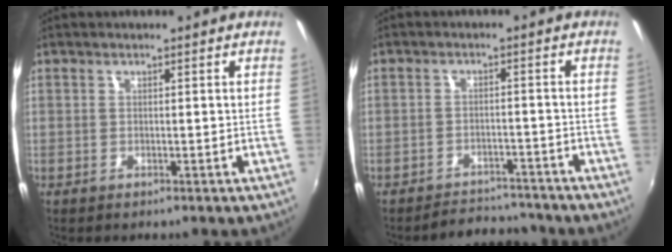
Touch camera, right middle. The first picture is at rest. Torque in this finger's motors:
{"motor_torque": [-2.14, 0.00, 0.10, 0.01]}